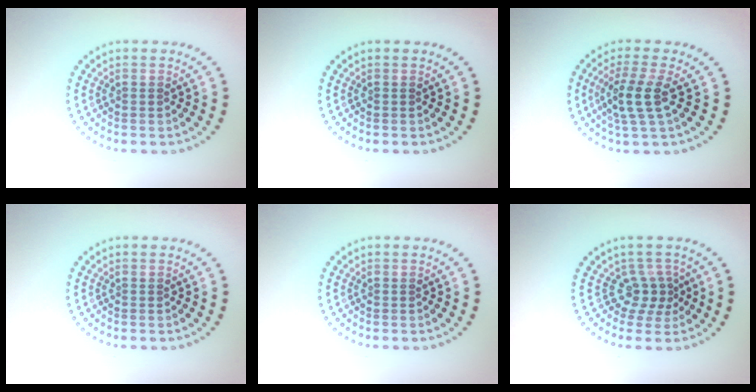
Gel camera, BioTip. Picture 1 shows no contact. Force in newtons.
{"total": 0.0}
{"total": 3.5, "press": 3.0, "slide": 1.7}
{"total": 0.0}
{"total": 0.0}
{"total": 2.4, "press": 1.6, "slide": 1.8}